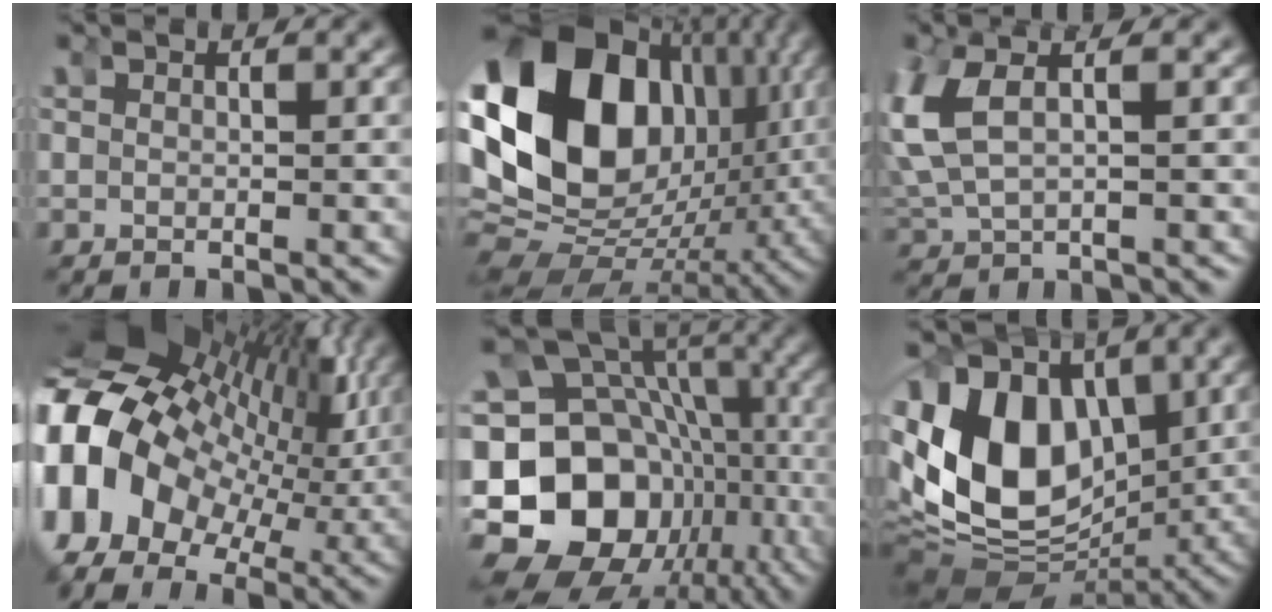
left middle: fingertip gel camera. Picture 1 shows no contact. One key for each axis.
{"total": 26.0, "fx": 1.4, "fy": 18.4, "fz": 18.3, "tx": -0.322, "ty": -0.012, "tz": 0.024}
{"total": 5.9, "fx": 1.0, "fy": 4.1, "fz": 4.1, "tx": -0.123, "ty": -0.005, "tz": 0.023}
{"total": 24.8, "fx": 3.0, "fy": 18.8, "fz": 15.9, "tx": -0.296, "ty": -0.004, "tz": 0.018}
{"total": 25.1, "fx": -4.0, "fy": 20.9, "fz": 13.3, "tx": -0.275, "ty": -0.085, "tz": -0.056}
{"total": 16.7, "fx": 0.1, "fy": 12.7, "fz": 11.0, "tx": -0.220, "ty": -0.054, "tz": 0.019}